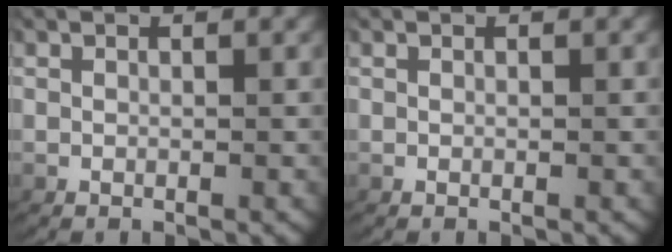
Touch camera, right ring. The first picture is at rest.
{"total": 0.0}